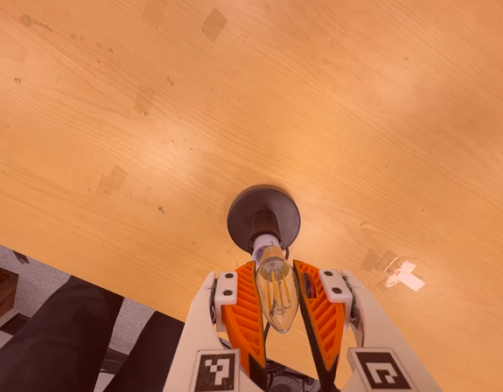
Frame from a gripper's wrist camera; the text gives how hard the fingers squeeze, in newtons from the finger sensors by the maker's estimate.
{"total": 14.0, "left": 14.2, "right": 13.8}